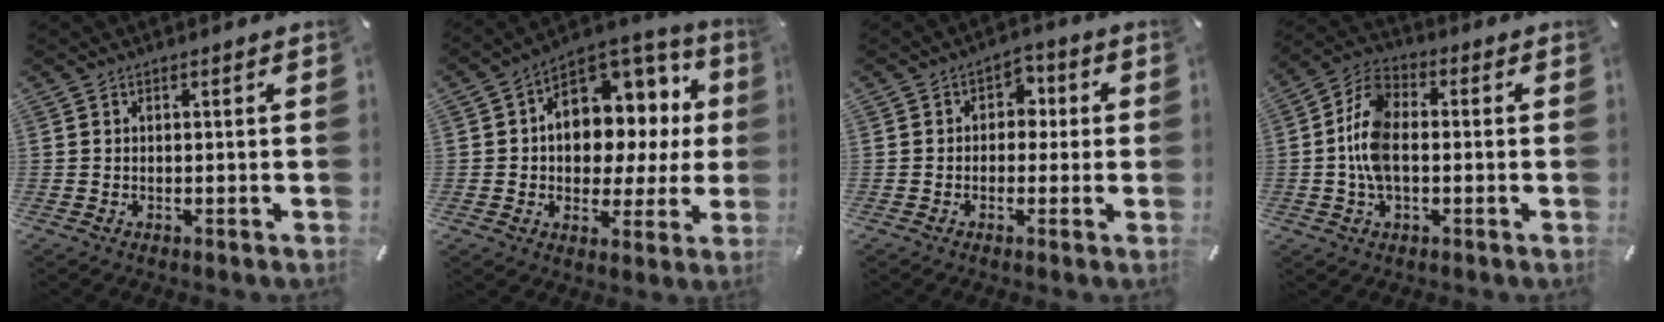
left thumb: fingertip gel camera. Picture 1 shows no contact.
{"total": 12.8, "force": [2.0, 9.9, 7.9], "torque": [-0.107, -0.030, 0.043]}
{"total": 4.8, "force": [-0.2, 4.1, 2.5], "torque": [-0.030, 0.009, -0.011]}
{"total": 10.4, "force": [-1.1, 6.3, 8.3], "torque": [-0.188, 0.003, -0.022]}